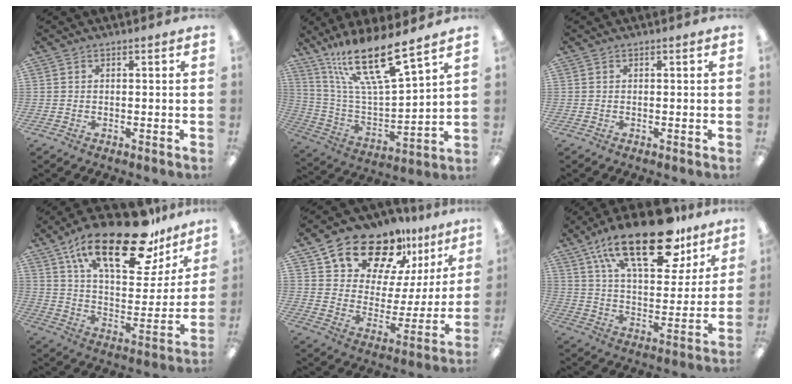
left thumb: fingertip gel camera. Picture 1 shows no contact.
{"total": 19.0, "force": [14.5, 3.6, 11.8], "torque": [-0.229, -0.095, 0.248]}
{"total": 0.0}
{"total": 26.6, "force": [16.9, 10.6, 17.6], "torque": [-0.277, -0.096, 0.283]}
{"total": 17.7, "force": [14.8, 8.0, 5.4], "torque": [-0.108, -0.114, 0.266]}
{"total": 26.0, "force": [16.2, 11.2, 17.0], "torque": [-0.277, -0.080, 0.272]}